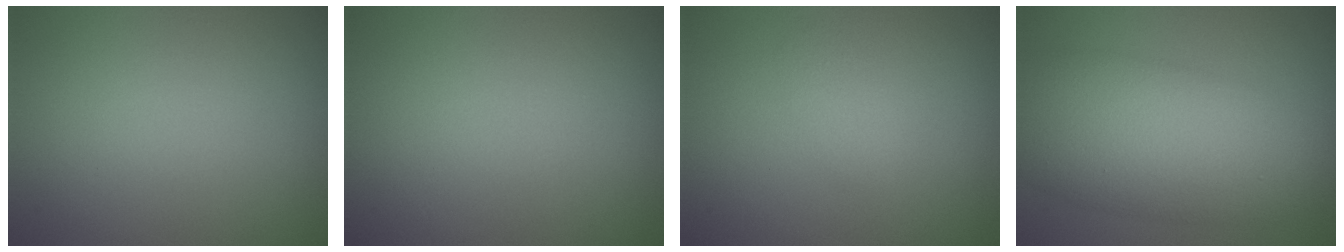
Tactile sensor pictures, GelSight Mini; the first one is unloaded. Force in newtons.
{"total": 0.0}
{"total": 1.1, "press": 1.1, "slide": 0.1}
{"total": 9.5, "press": 9.5, "slide": 0.1}